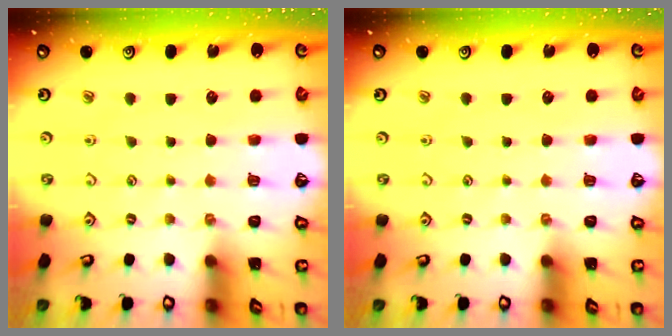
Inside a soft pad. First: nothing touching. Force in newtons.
{"total": 0.0}